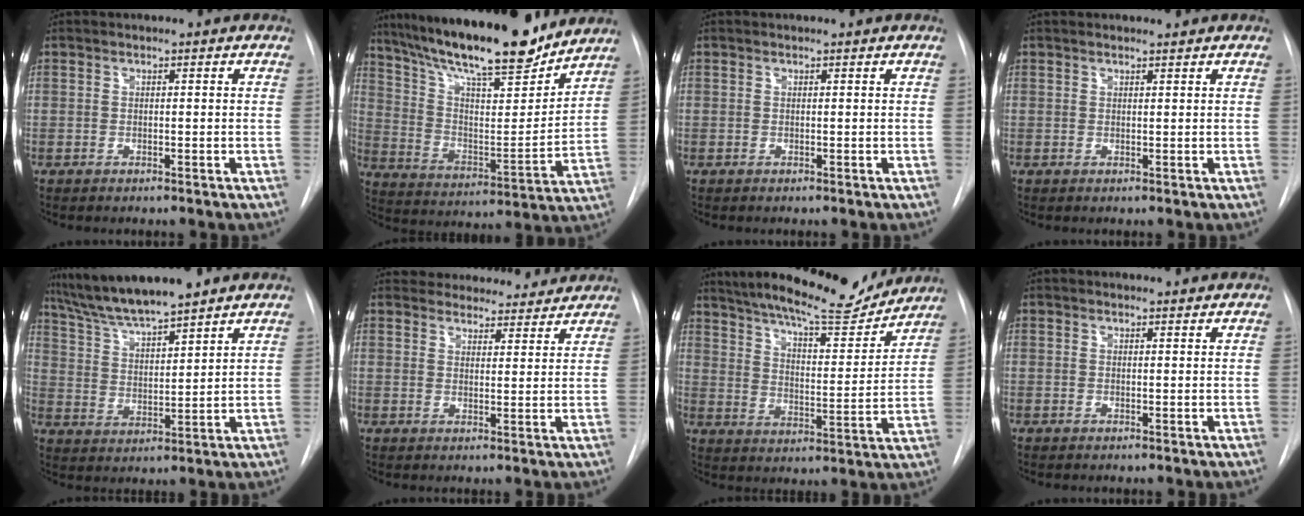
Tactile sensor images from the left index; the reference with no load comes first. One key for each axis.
{"total": 22.3, "fx": 18.7, "fy": 3.9, "fz": 11.6, "tx": -0.204, "ty": -0.005, "tz": 0.300}
{"total": 0.0}
{"total": 1.0, "fx": 1.0, "fy": 0.1, "fz": 0.1, "tx": -0.006, "ty": 0.007, "tz": 0.020}
{"total": 11.1, "fx": 9.9, "fy": 0.4, "fz": 5.0, "tx": -0.094, "ty": 0.018, "tz": 0.187}
{"total": 12.6, "fx": 12.0, "fy": 3.6, "fz": 1.8, "tx": -0.010, "ty": 0.008, "tz": 0.150}
{"total": 18.4, "fx": 16.4, "fy": 2.8, "fz": 7.8, "tx": -0.135, "ty": -0.006, "tz": 0.242}
{"total": 1.1, "fx": 1.1, "fy": 0.0, "fz": -0.1, "tx": -0.007, "ty": 0.000, "tz": 0.014}